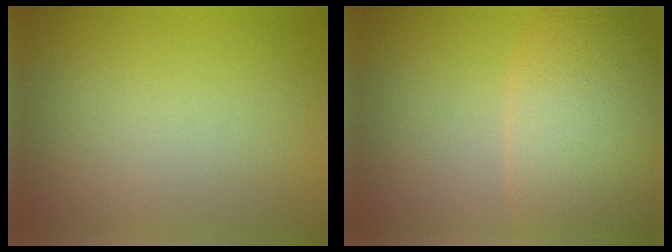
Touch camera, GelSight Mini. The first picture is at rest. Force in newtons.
{"total": 9.6, "press": 9.6, "slide": 0.7}